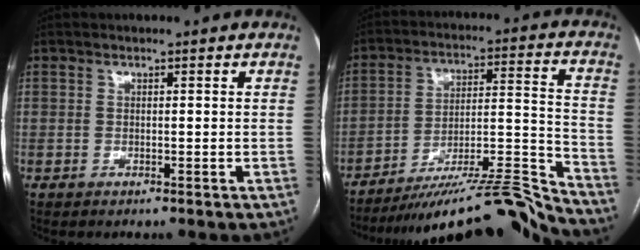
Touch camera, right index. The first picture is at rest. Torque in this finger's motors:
{"motor_torque": [-0.30, -0.80, 0.04, 0.07]}